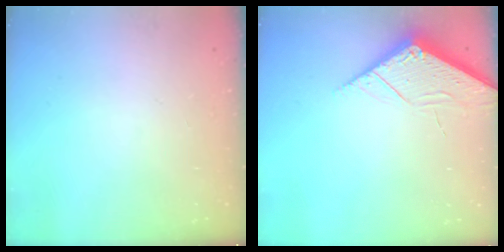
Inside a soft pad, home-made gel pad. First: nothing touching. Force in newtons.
{"total": 3.9, "press": 3.9, "slide": 0.4}